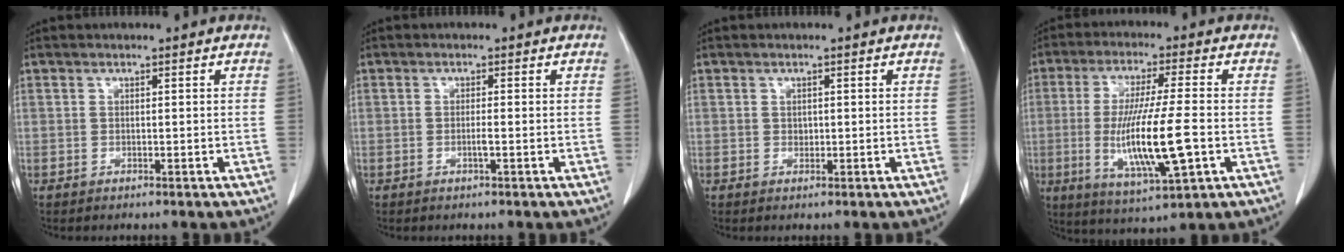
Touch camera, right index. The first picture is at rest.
{"total": 1.3, "force": [-0.4, -0.1, 1.2], "torque": [-0.024, -0.001, -0.007]}
{"total": 0.8, "force": [0.1, 0.7, 0.4], "torque": [-0.006, 0.001, 0.002]}
{"total": 13.4, "force": [-2.5, 1.1, 13.1], "torque": [-0.255, -0.020, -0.041]}